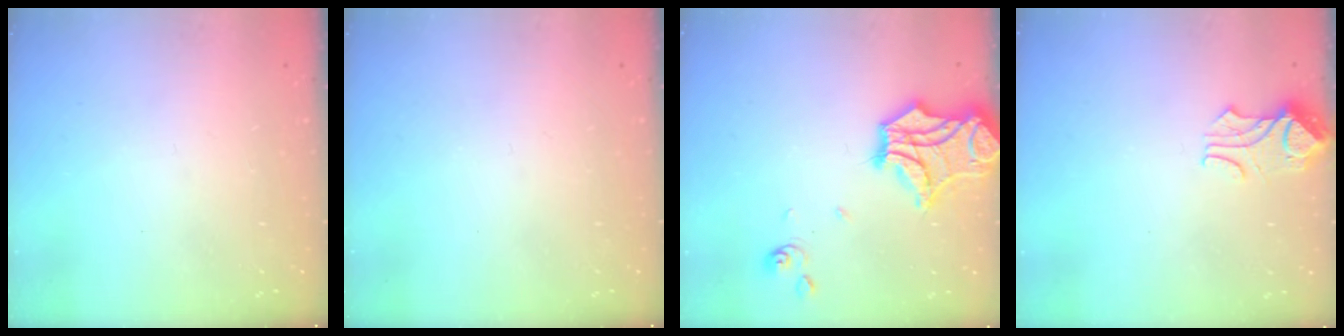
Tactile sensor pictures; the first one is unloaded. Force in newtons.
{"total": 0.0}
{"total": 13.6, "press": 13.3, "slide": 2.7}
{"total": 1.1, "press": 0.7, "slide": 0.9}